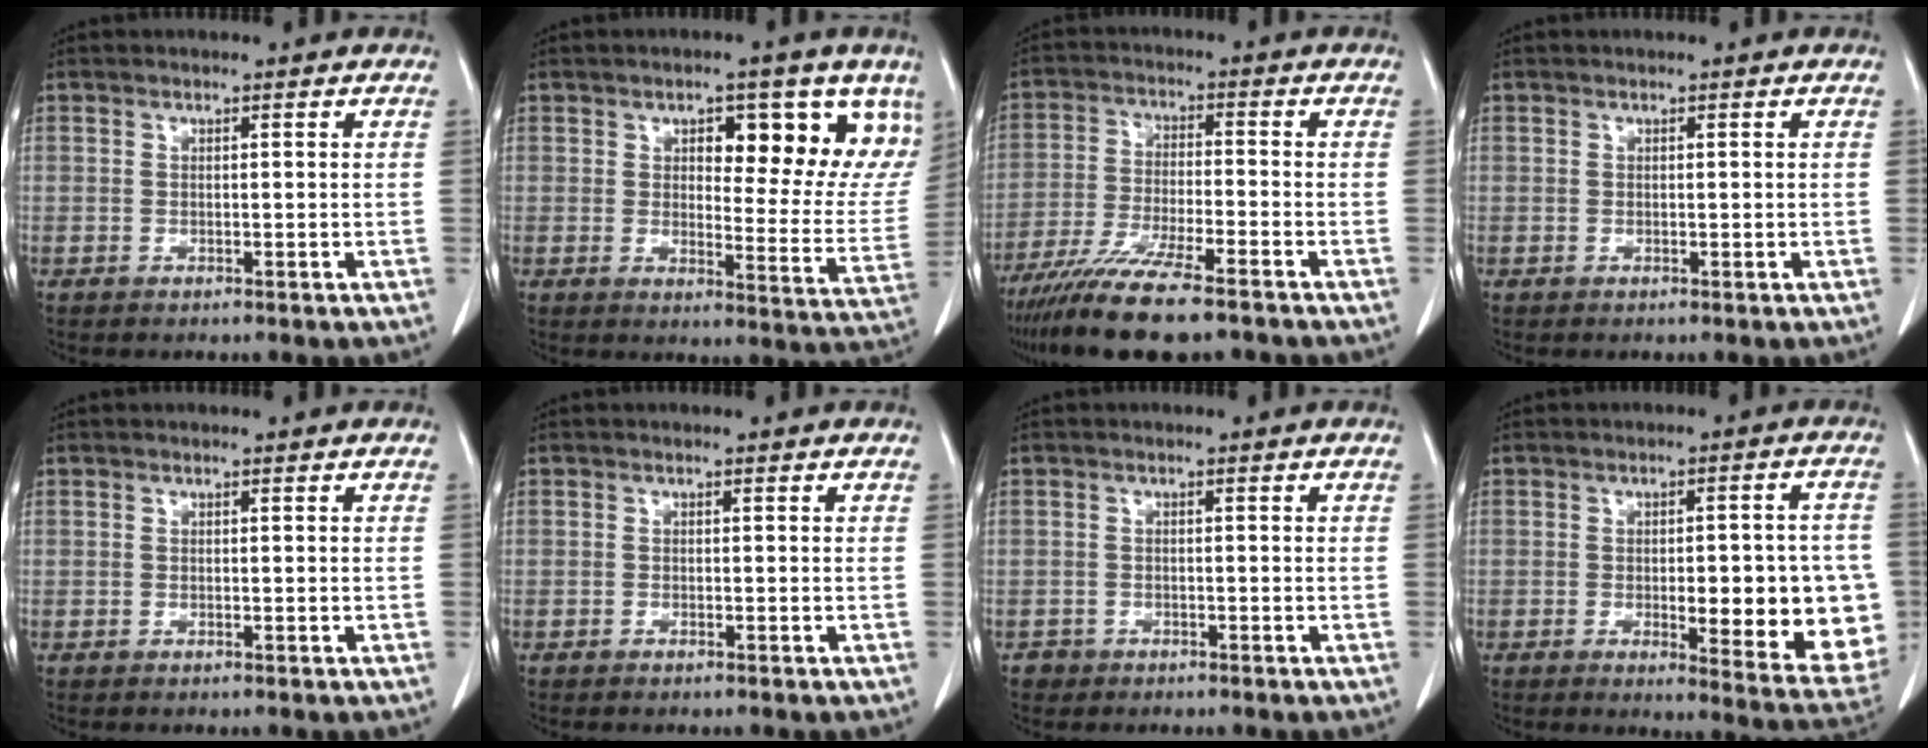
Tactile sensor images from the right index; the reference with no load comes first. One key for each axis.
{"total": 13.4, "fx": 7.0, "fy": 5.2, "fz": 10.1, "tx": -0.110, "ty": -0.008, "tz": 0.091}
{"total": 13.8, "fx": -10.6, "fy": 1.4, "fz": 8.7, "tx": -0.165, "ty": -0.039, "tz": -0.181}
{"total": 0.0}
{"total": 0.0}
{"total": 0.0}
{"total": 1.3, "fx": -0.8, "fy": 1.0, "fz": -0.3, "tx": -0.003, "ty": 0.004, "tz": -0.014}
{"total": 15.4, "fx": -2.2, "fy": 4.4, "fz": 14.6, "tx": -0.128, "ty": 0.009, "tz": -0.007}